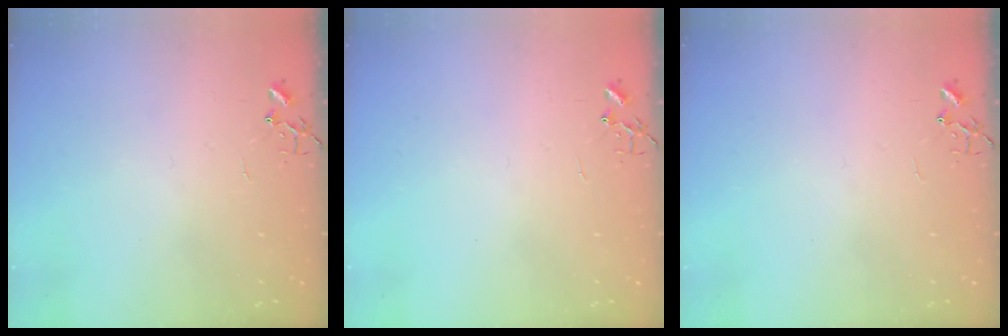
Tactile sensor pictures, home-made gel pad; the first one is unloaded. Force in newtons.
{"total": 0.0}
{"total": 0.0}